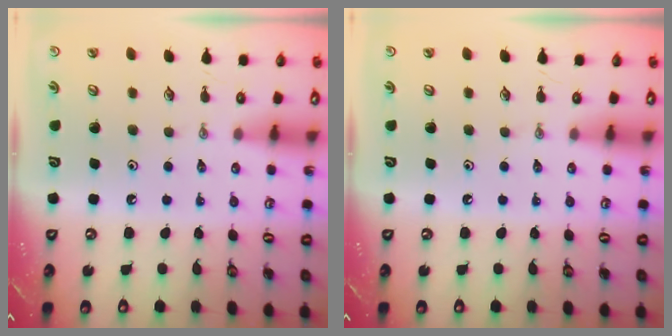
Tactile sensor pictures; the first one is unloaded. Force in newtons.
{"total": 0.0}